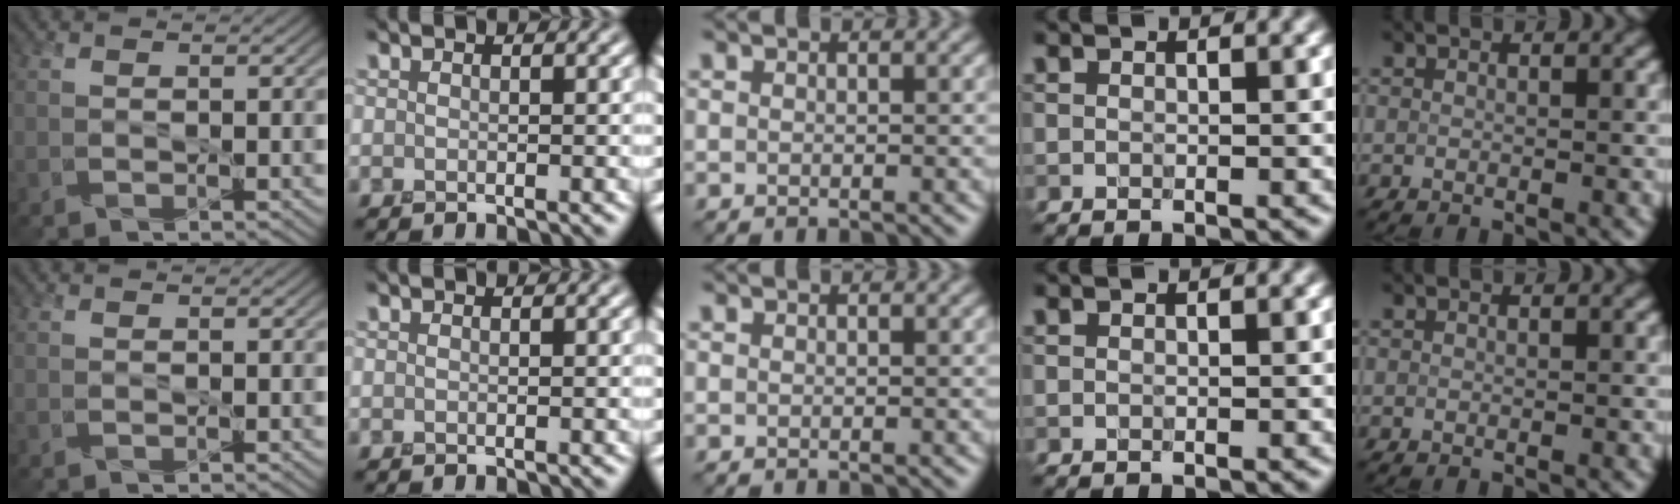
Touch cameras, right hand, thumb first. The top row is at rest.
{}